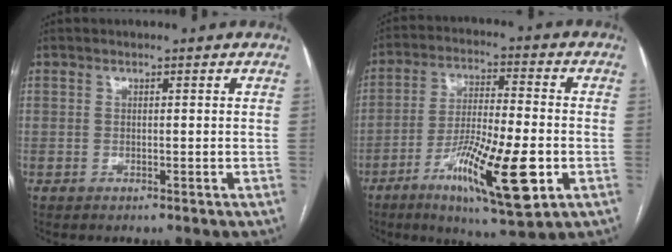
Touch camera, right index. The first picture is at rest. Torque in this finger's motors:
{"motor_torque": [1.14, -1.00, 0.89, 0.12]}